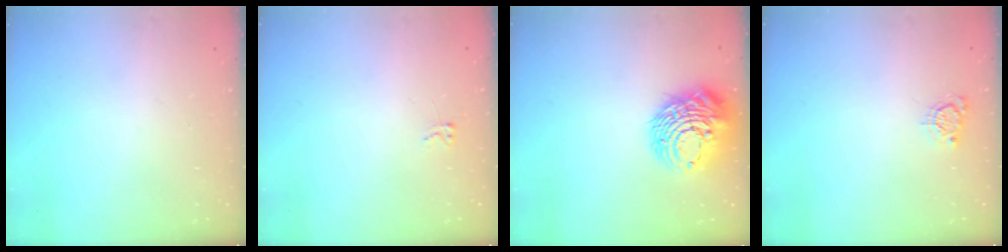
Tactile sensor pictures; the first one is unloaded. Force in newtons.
{"total": 2.6, "press": 2.6, "slide": 0.4}
{"total": 15.5, "press": 15.4, "slide": 1.6}
{"total": 3.2, "press": 3.2, "slide": 0.4}